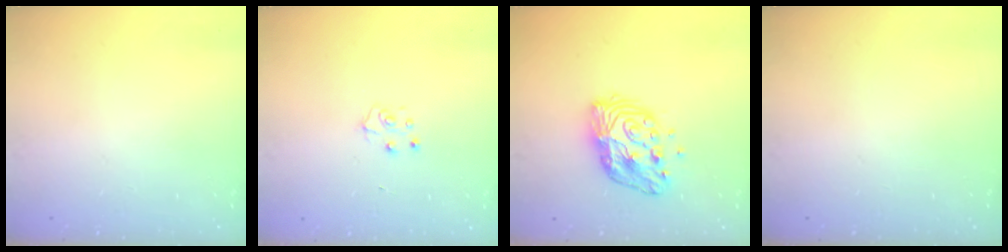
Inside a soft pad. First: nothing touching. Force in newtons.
{"total": 5.7, "press": 5.7, "slide": 0.5}
{"total": 12.7, "press": 12.6, "slide": 1.0}
{"total": 0.0}